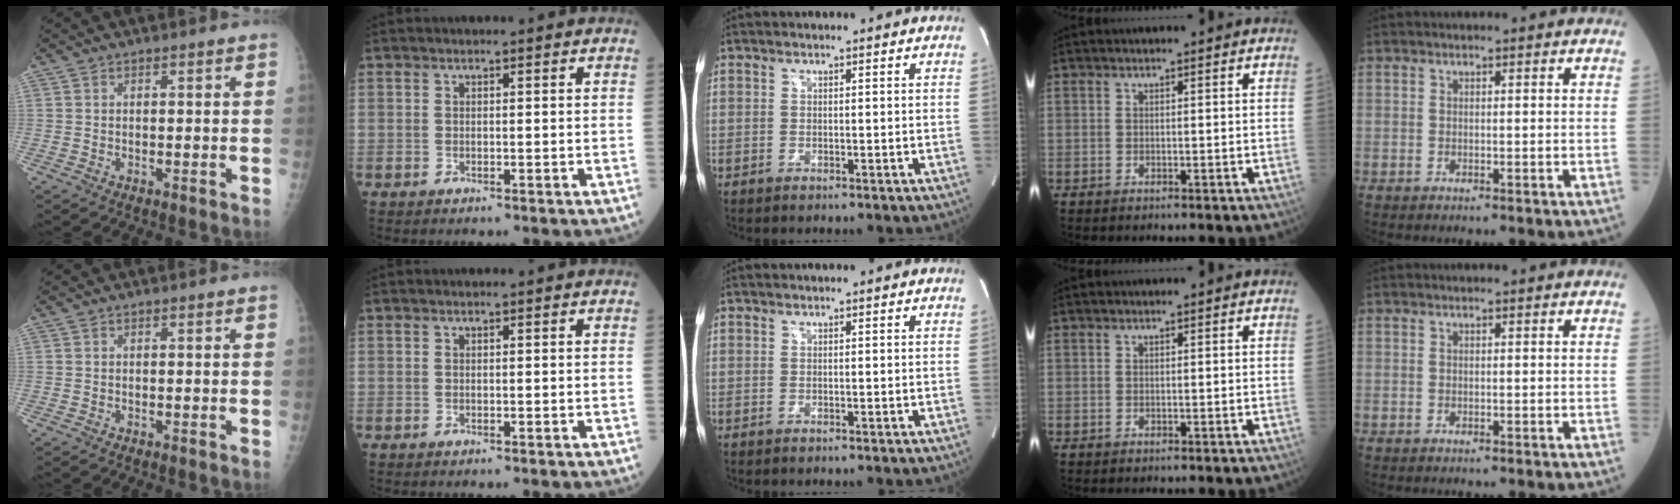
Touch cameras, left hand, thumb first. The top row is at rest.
{}